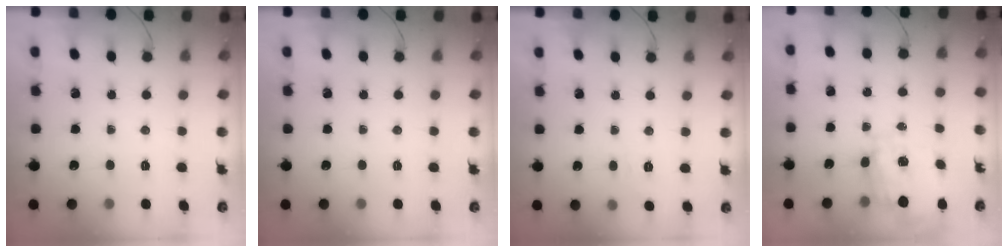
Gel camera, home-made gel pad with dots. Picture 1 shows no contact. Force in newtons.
{"total": 0.0}
{"total": 1.9, "press": 1.3, "slide": 1.4}
{"total": 2.9, "press": 2.7, "slide": 1.1}